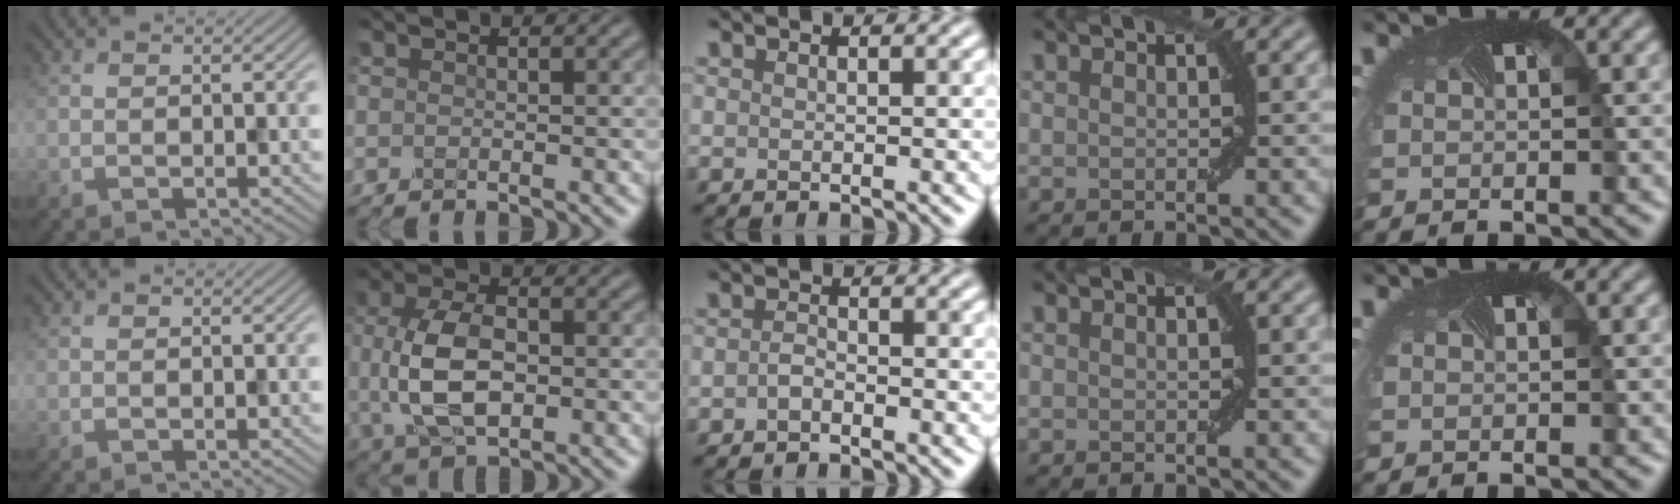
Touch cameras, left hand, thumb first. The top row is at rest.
{"index": {"total": 6.9, "force": [-0.2, 4.0, 5.7], "torque": [-0.126, -0.002, -0.005]}, "middle": {"total": 1.1, "force": [-0.6, 0.5, 0.7], "torque": [-0.016, 0.003, -0.015]}}